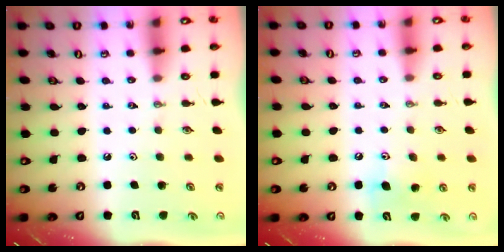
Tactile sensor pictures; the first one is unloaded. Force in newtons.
{"total": 7.4, "press": 7.1, "slide": 2.2}